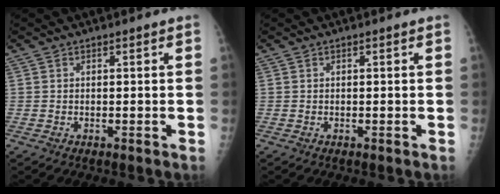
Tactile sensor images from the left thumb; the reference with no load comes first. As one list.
[{"total": 0.0}]